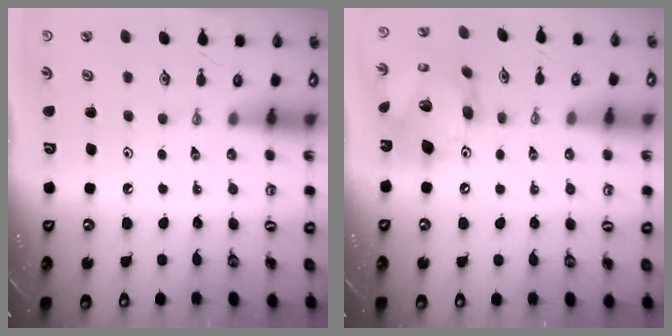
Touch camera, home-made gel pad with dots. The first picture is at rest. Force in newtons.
{"total": 17.4, "press": 17.3, "slide": 2.0}